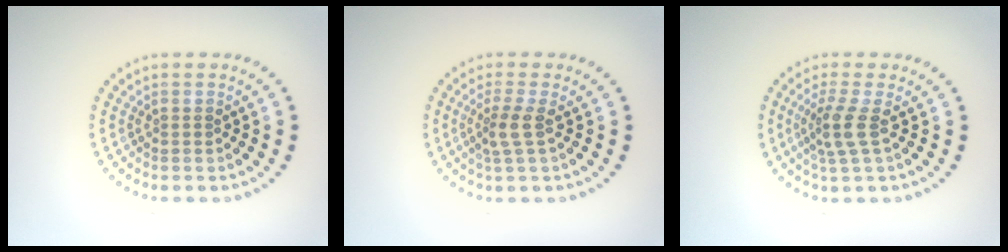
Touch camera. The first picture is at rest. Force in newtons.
{"total": 2.0, "press": 1.6, "slide": 1.2}
{"total": 2.5, "press": 1.9, "slide": 1.6}